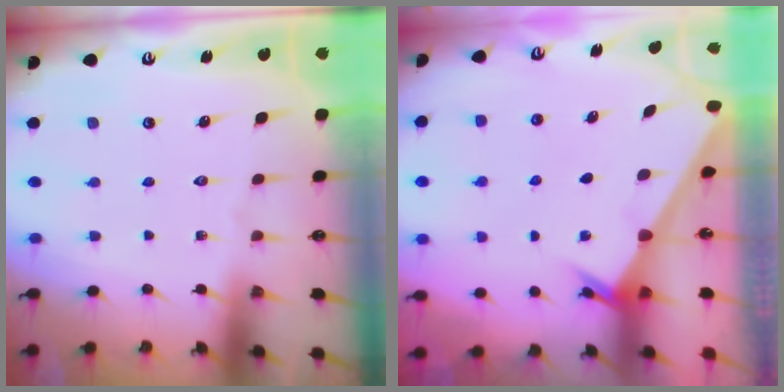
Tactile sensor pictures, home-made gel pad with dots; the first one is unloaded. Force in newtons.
{"total": 2.3, "press": 2.3, "slide": 0.3}